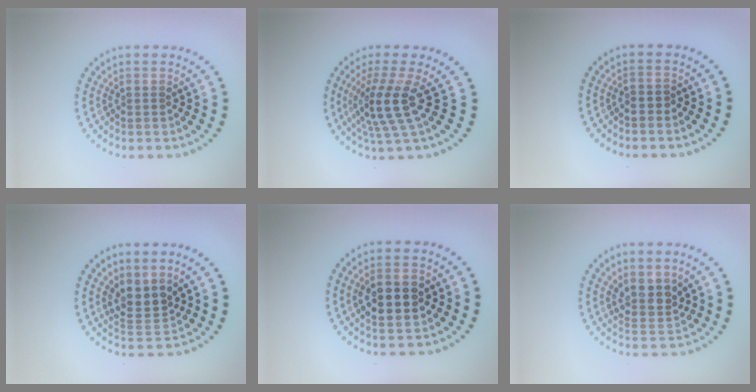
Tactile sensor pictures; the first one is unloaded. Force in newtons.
{"total": 4.1, "press": 3.1, "slide": 2.8}
{"total": 0.6, "press": 0.4, "slide": 0.4}
{"total": 2.8, "press": 2.4, "slide": 1.4}
{"total": 3.8, "press": 3.8, "slide": 0.4}
{"total": 2.5, "press": 2.1, "slide": 1.4}